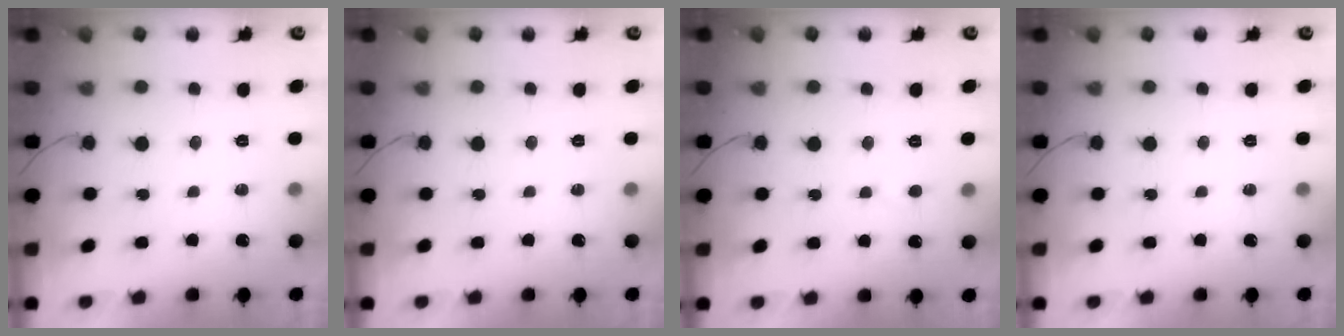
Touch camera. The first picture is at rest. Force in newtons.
{"total": 0.0}
{"total": 2.7, "press": 2.7, "slide": 0.2}
{"total": 0.0}